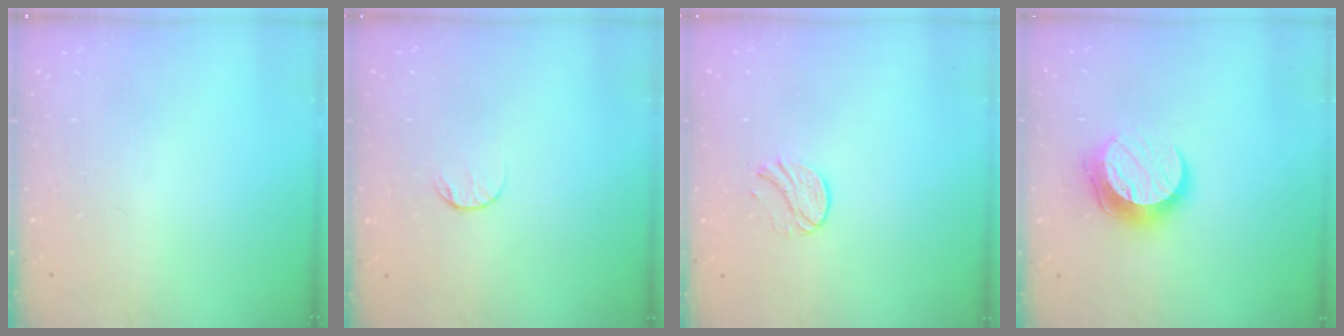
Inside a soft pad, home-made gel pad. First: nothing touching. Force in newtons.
{"total": 6.1, "press": 6.1, "slide": 0.5}
{"total": 6.4, "press": 6.4, "slide": 0.6}
{"total": 10.5, "press": 10.5, "slide": 0.5}